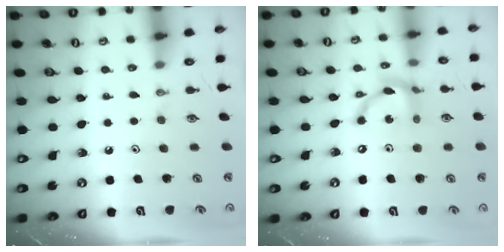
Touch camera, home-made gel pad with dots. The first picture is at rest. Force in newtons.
{"total": 12.0, "press": 12.0, "slide": 0.9}